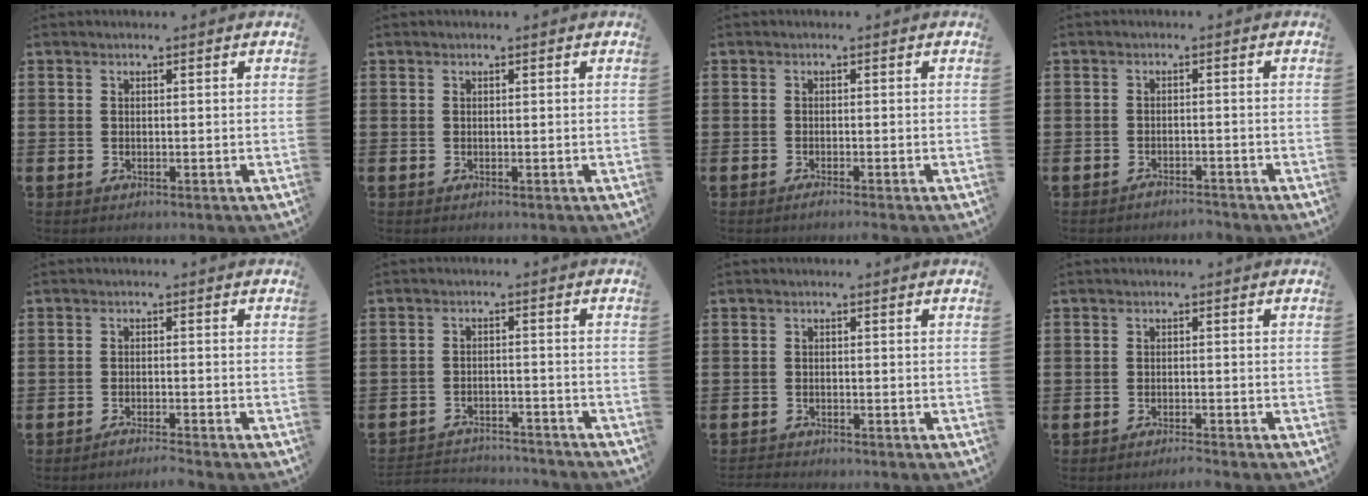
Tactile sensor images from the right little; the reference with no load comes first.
{"total": 0.0}
{"total": 0.7, "force": [-0.5, -0.1, 0.5], "torque": [-0.006, -0.003, -0.011]}
{"total": 1.6, "force": [-1.6, 0.0, 0.0], "torque": [-0.006, 0.002, -0.032]}
{"total": 1.6, "force": [-1.5, -0.2, 0.5], "torque": [-0.007, 0.001, -0.029]}
{"total": 2.9, "force": [-2.9, 0.3, -0.1], "torque": [-0.005, 0.003, -0.063]}
{"total": 1.0, "force": [-1.0, 0.0, 0.0], "torque": [-0.003, -0.001, -0.020]}
{"total": 1.2, "force": [-1.1, -0.1, 0.4], "torque": [-0.007, -0.002, -0.021]}